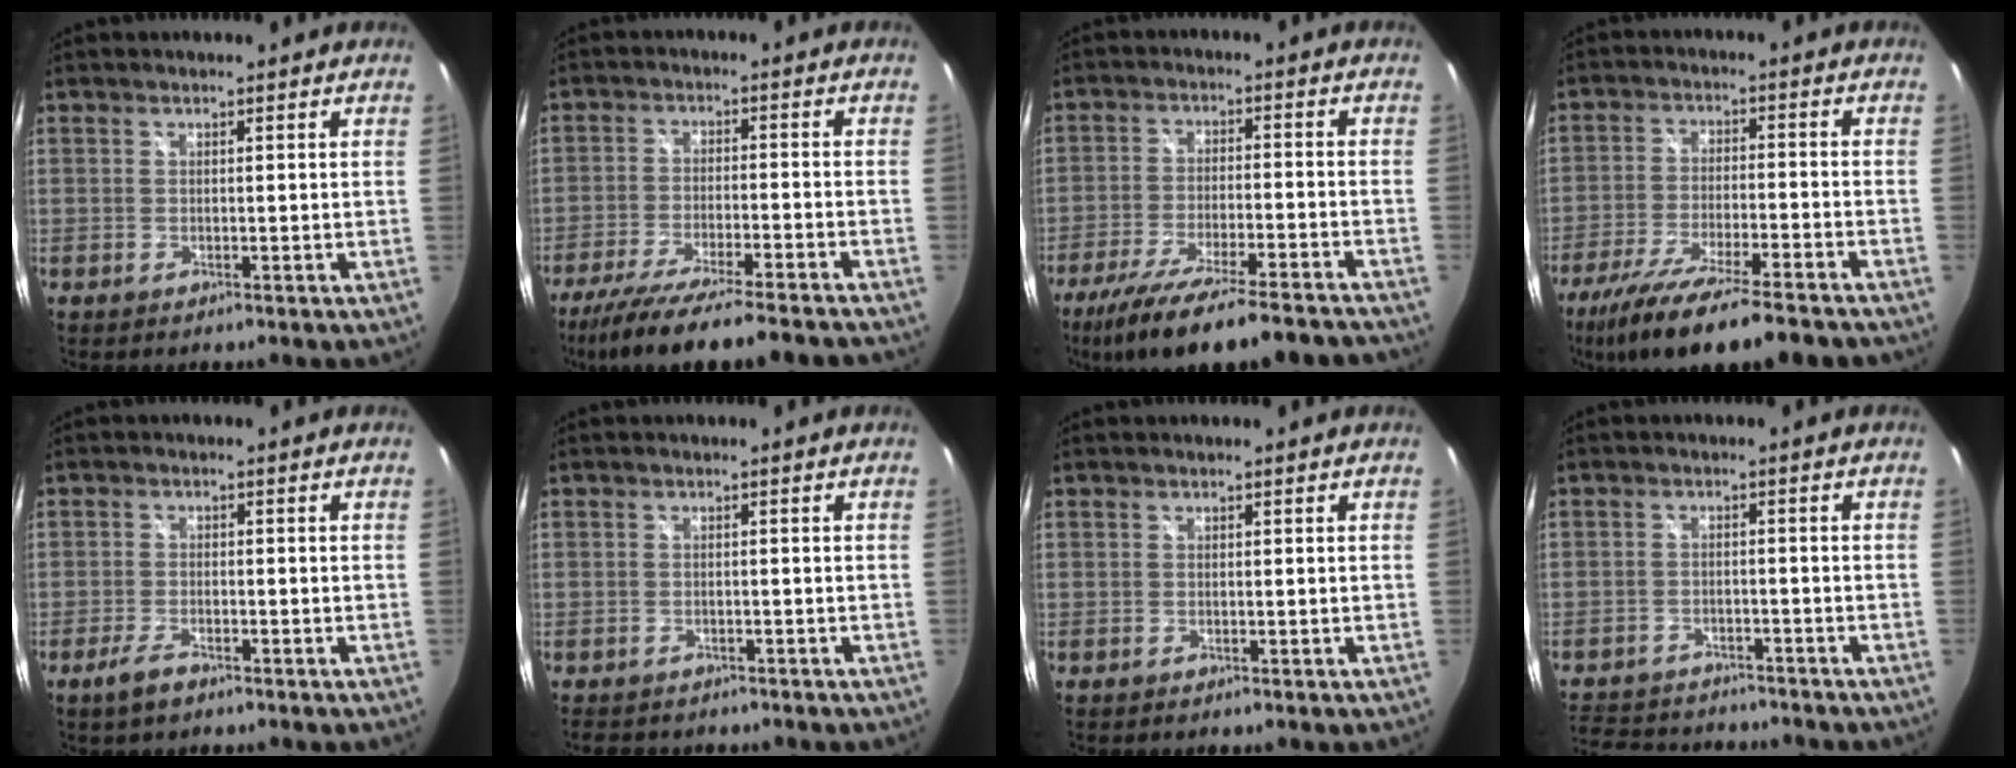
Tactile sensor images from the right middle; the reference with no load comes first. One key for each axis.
{"total": 16.1, "fx": -13.8, "fy": 0.4, "fz": 8.3, "tx": -0.165, "ty": -0.038, "tz": -0.222}
{"total": 20.7, "fx": -17.3, "fy": 2.8, "fz": 11.0, "tx": -0.208, "ty": -0.048, "tz": -0.262}
{"total": 18.5, "fx": -14.9, "fy": 2.5, "fz": 10.7, "tx": -0.213, "ty": -0.048, "tz": -0.243}
{"total": 3.4, "fx": -2.5, "fy": 1.1, "fz": 2.0, "tx": -0.055, "ty": -0.006, "tz": -0.049}
{"total": 3.7, "fx": -3.2, "fy": 1.4, "fz": 1.1, "tx": -0.026, "ty": -0.010, "tz": -0.048}
{"total": 0.0}
{"total": 12.3, "fx": -10.7, "fy": 4.6, "fz": 4.0, "tx": -0.110, "ty": 0.010, "tz": -0.162}